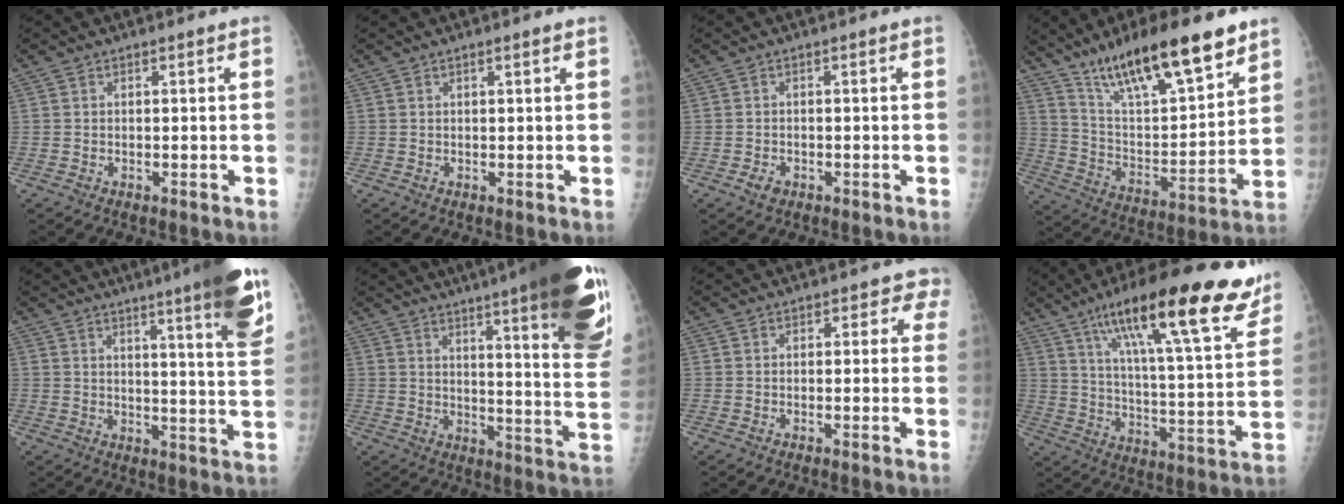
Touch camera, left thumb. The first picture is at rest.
{"total": 0.9, "force": [0.5, 0.1, 0.8], "torque": [-0.012, 0.001, 0.008]}
{"total": 1.7, "force": [-1.0, 1.2, 0.7], "torque": [-0.010, 0.002, -0.015]}
{"total": 22.3, "force": [15.4, 5.9, 15.0], "torque": [-0.226, -0.059, 0.267]}
{"total": 14.9, "force": [8.8, 1.2, 11.9], "torque": [-0.147, -0.043, 0.110]}
{"total": 27.9, "force": [17.4, 4.2, 21.4], "torque": [-0.229, -0.068, 0.226]}
{"total": 2.4, "force": [1.1, 1.7, 1.2], "torque": [0.020, 0.001, -0.001]}
{"total": 26.0, "force": [16.4, 5.6, 19.4], "torque": [-0.279, -0.043, 0.255]}